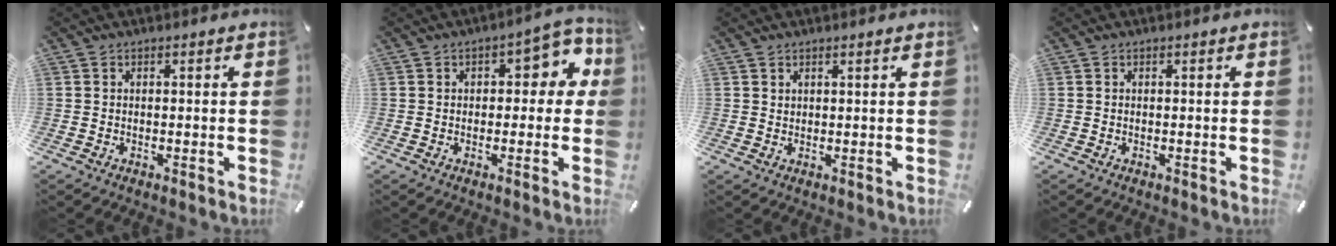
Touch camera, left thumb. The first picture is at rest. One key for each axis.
{"total": 8.5, "fx": 1.9, "fy": 4.8, "fz": 6.8, "tx": -0.082, "ty": -0.004, "tz": 0.025}
{"total": 0.7, "fx": 0.7, "fy": 0.1, "fz": 0.3, "tx": -0.006, "ty": -0.002, "tz": 0.013}
{"total": 0.0}